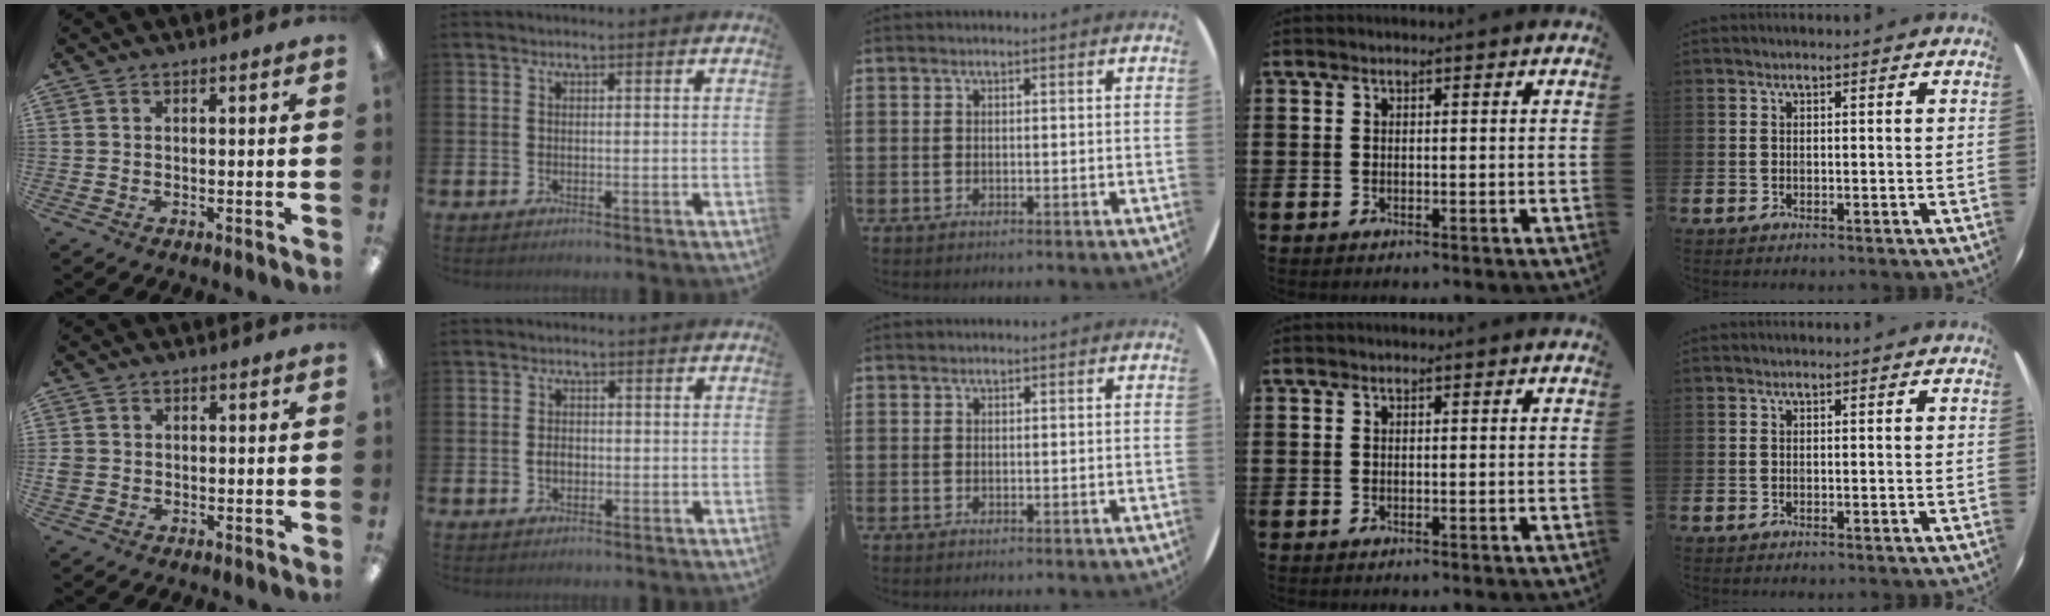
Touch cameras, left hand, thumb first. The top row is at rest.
{"thumb": {"total": 1.9, "force": [-0.4, 1.7, 0.5], "torque": [-0.008, 0.004, -0.008]}, "index": {"total": 2.0, "force": [-0.2, 1.4, 1.3], "torque": [-0.016, 0.003, -0.009]}}